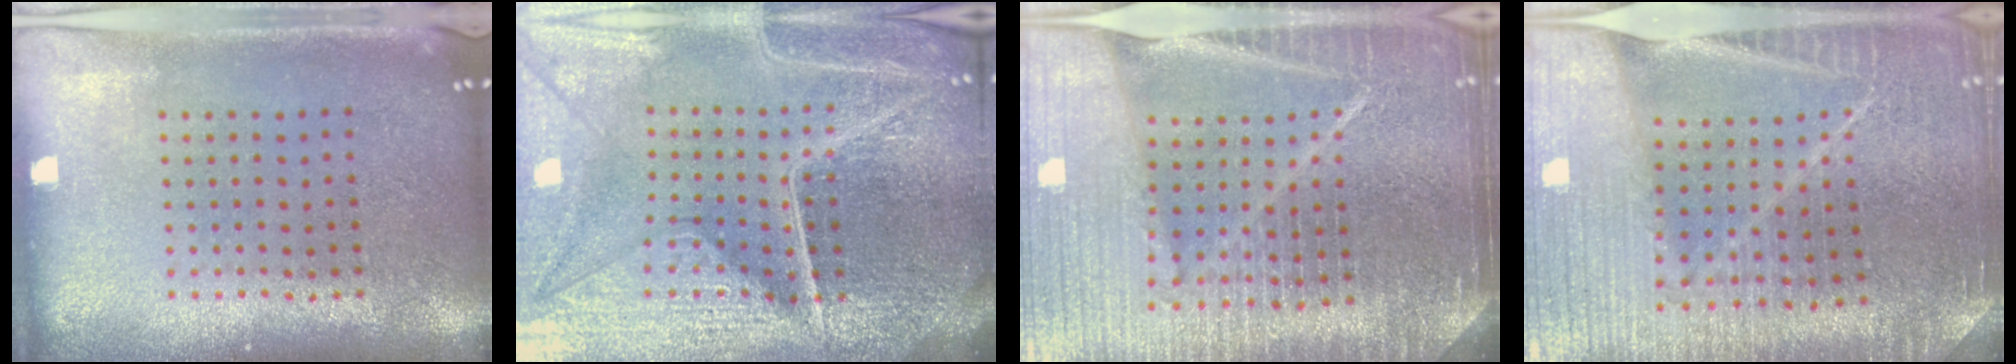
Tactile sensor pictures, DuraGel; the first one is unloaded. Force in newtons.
{"total": 6.3, "press": 5.6, "slide": 2.9}
{"total": 6.2, "press": 5.4, "slide": 3.1}
{"total": 3.6, "press": 3.5, "slide": 0.7}